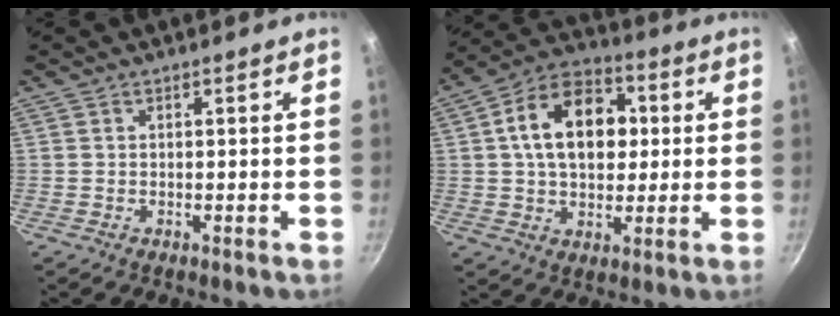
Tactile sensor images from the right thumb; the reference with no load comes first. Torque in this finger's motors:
{"motor_torque": [0.46, 3.40, 1.35, 0.09, 0.47]}